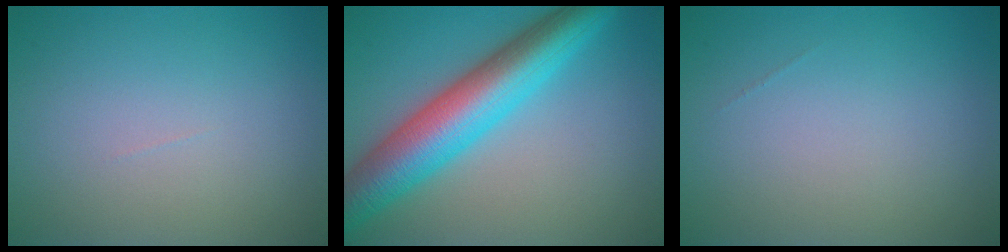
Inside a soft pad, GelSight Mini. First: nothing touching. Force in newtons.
{"total": 9.3, "press": 9.3, "slide": 0.2}
{"total": 0.0}